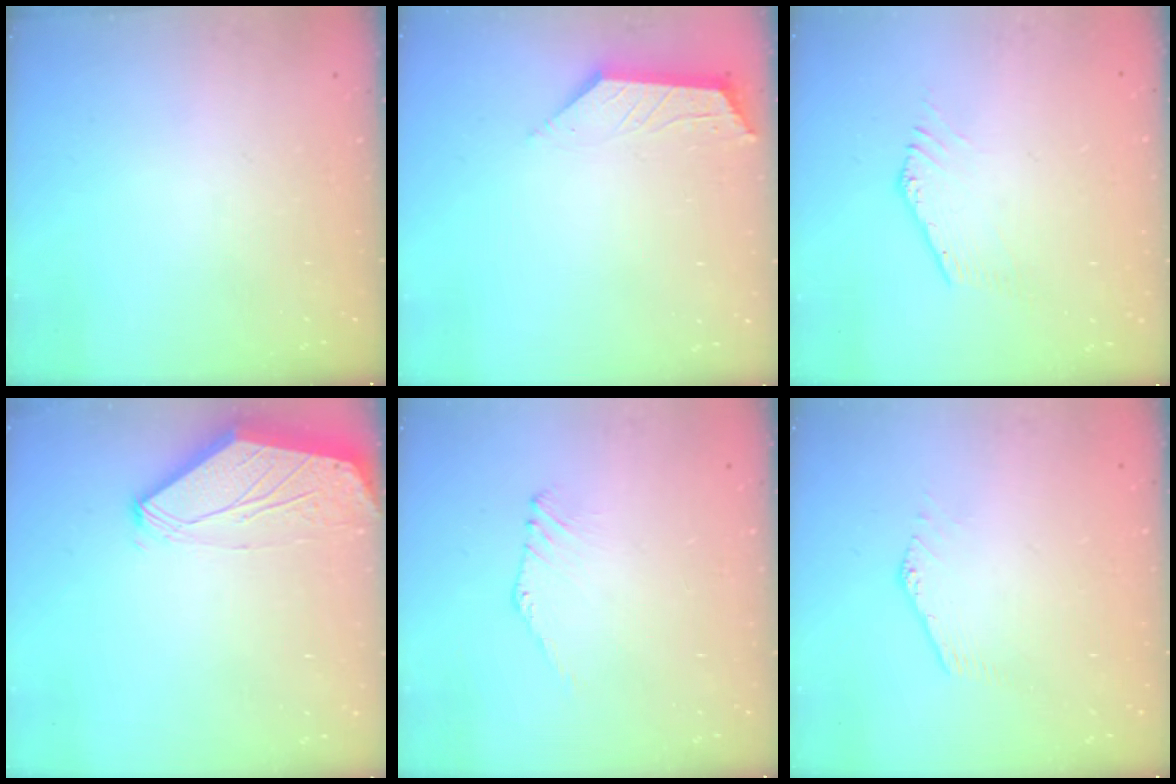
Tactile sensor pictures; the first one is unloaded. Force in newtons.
{"total": 2.9, "press": 2.8, "slide": 0.5}
{"total": 0.0}
{"total": 0.0}
{"total": 0.0}
{"total": 0.0}